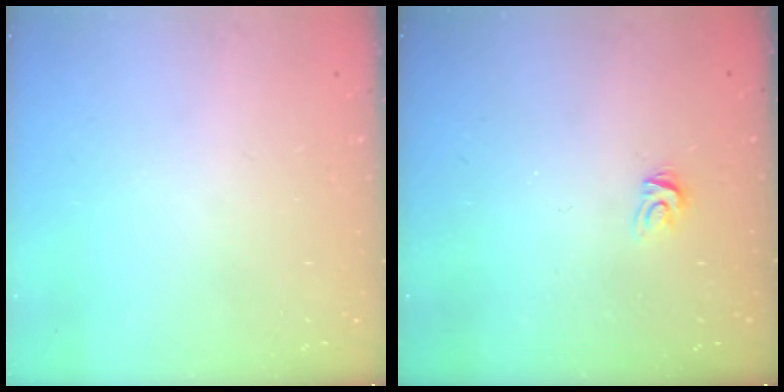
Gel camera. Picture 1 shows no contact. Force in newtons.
{"total": 4.3, "press": 4.3, "slide": 0.2}